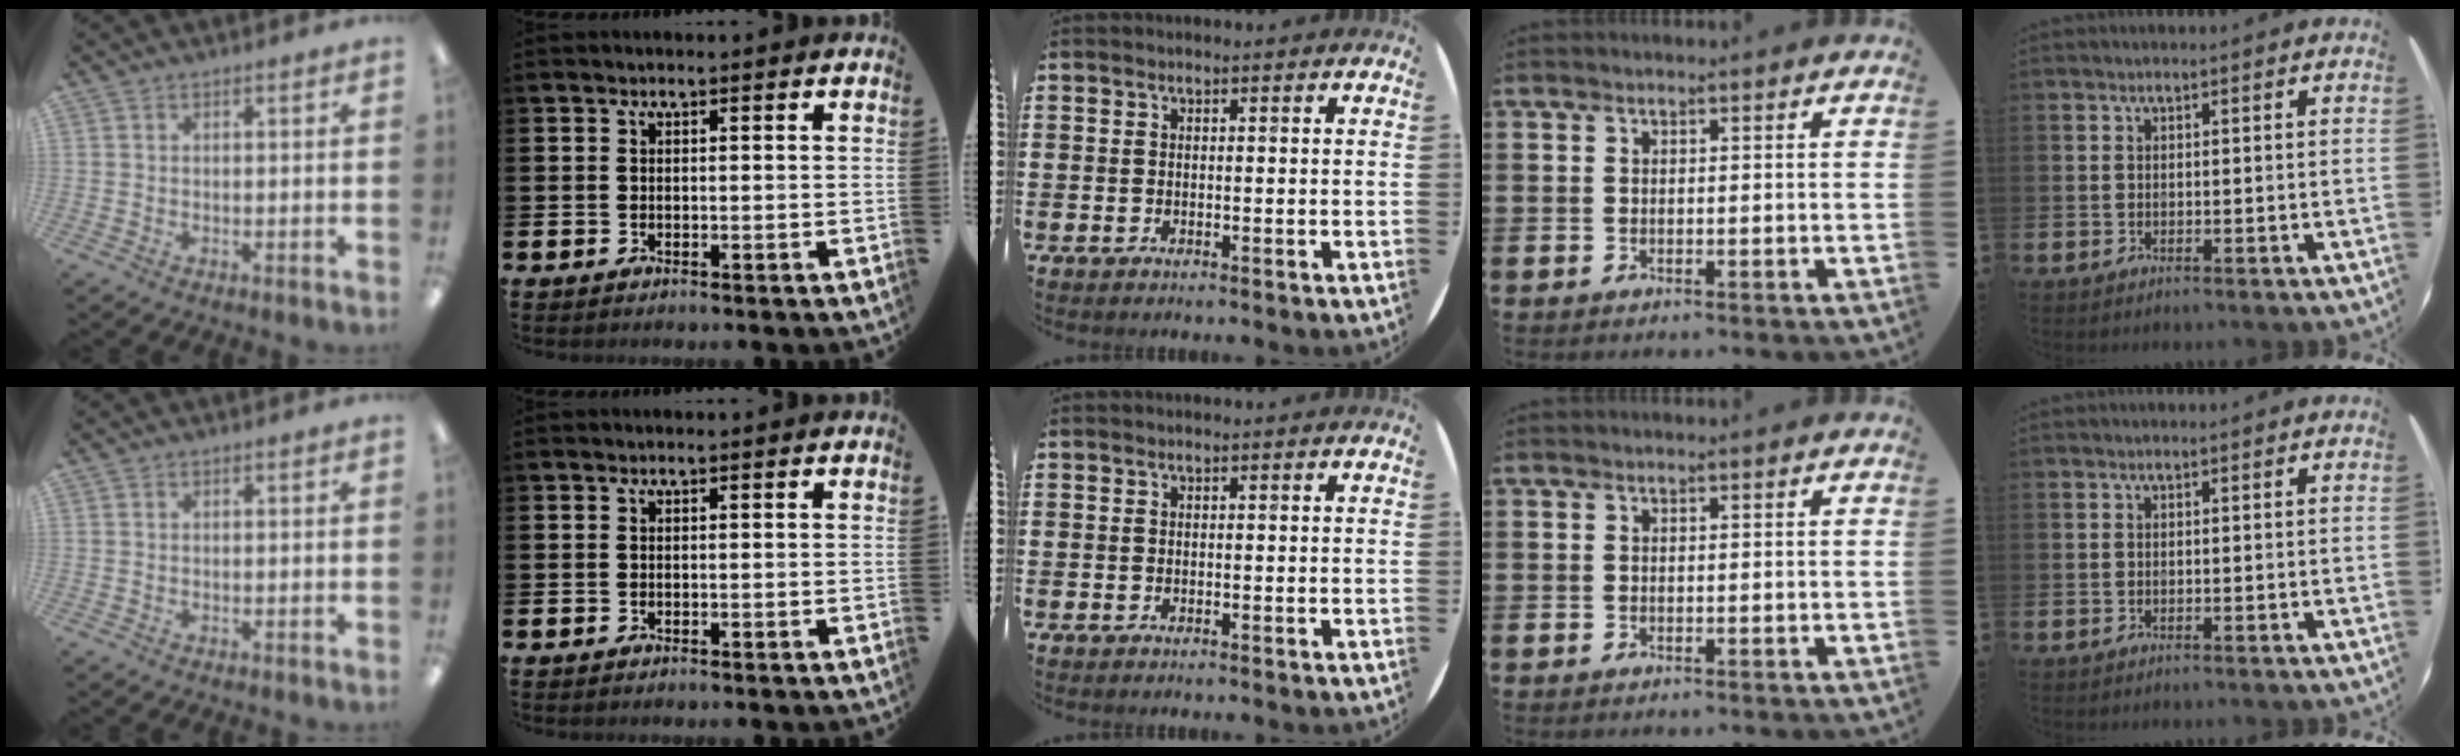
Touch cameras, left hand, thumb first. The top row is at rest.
{}